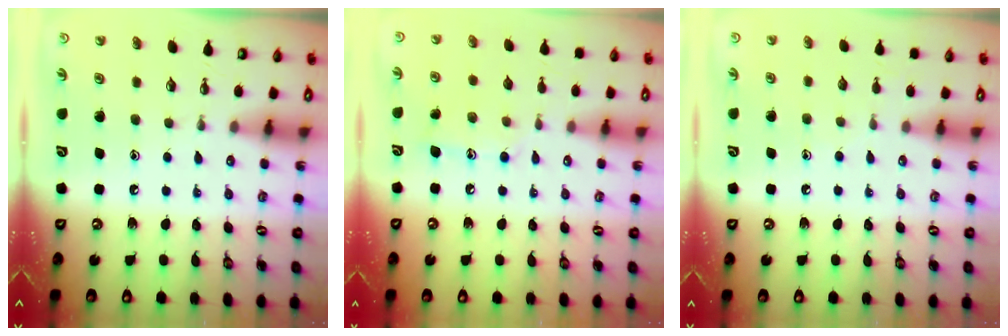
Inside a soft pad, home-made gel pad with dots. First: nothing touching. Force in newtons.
{"total": 8.6, "press": 8.5, "slide": 0.6}
{"total": 4.7, "press": 4.7, "slide": 0.7}